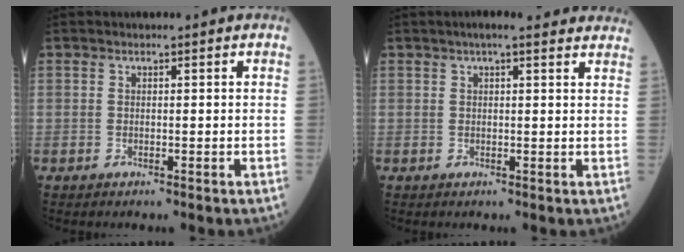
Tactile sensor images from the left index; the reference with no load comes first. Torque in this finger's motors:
{"motor_torque": [0.00, 0.00, 0.00, 0.01]}